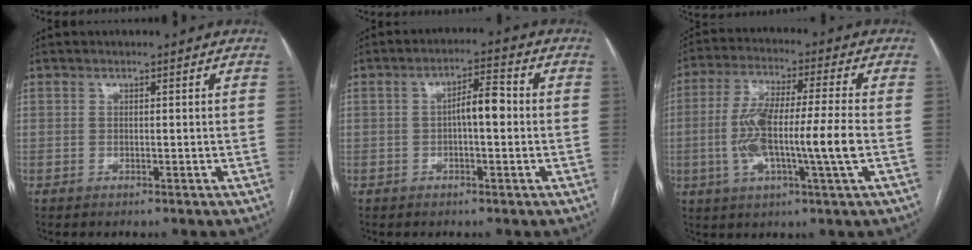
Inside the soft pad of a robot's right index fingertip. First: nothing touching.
{"total": 4.8, "force": [-0.2, 1.3, 4.7], "torque": [-0.074, 0.018, -0.005]}
{"total": 13.3, "force": [-2.1, 0.6, 13.1], "torque": [-0.255, 0.007, -0.042]}